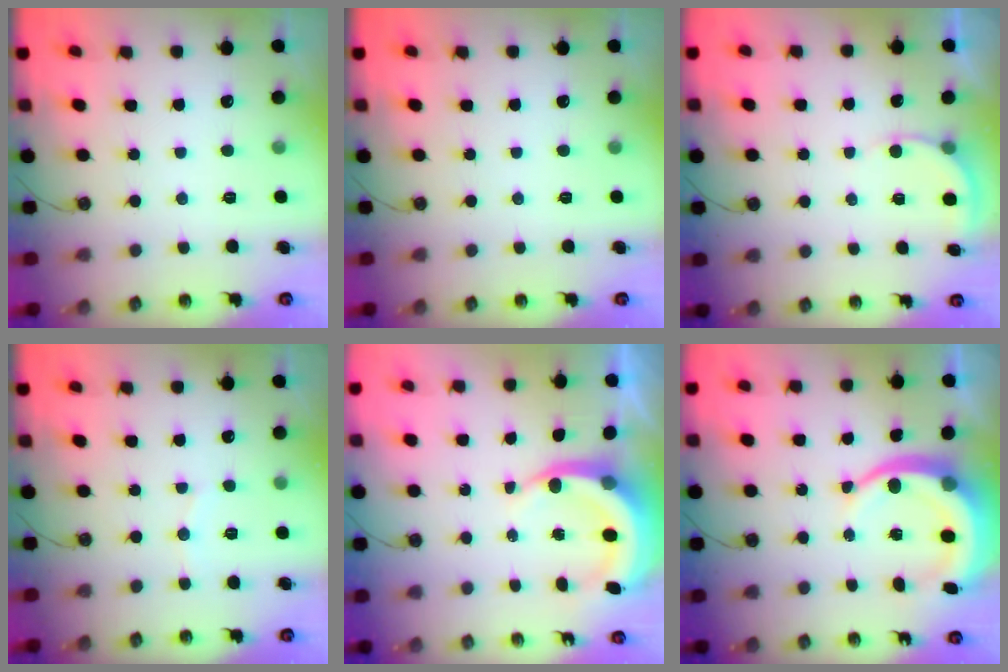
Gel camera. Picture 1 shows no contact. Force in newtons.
{"total": 0.0}
{"total": 3.1, "press": 3.1, "slide": 0.3}
{"total": 4.3, "press": 4.2, "slide": 0.4}
{"total": 8.1, "press": 7.9, "slide": 1.8}
{"total": 11.3, "press": 11.2, "slide": 1.3}